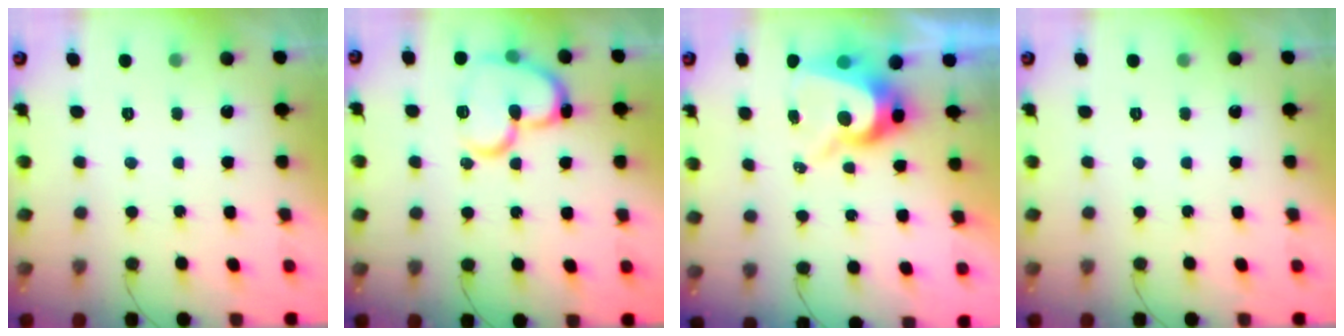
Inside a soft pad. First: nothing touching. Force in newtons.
{"total": 17.3, "press": 17.3, "slide": 1.5}
{"total": 10.2, "press": 10.2, "slide": 1.0}
{"total": 0.0}